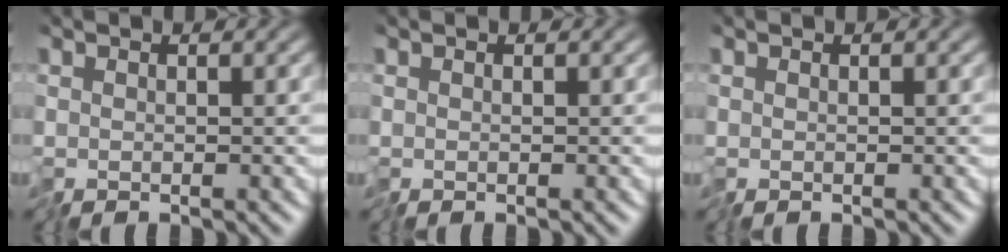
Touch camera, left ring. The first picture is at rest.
{"total": 0.0}
{"total": 0.0}